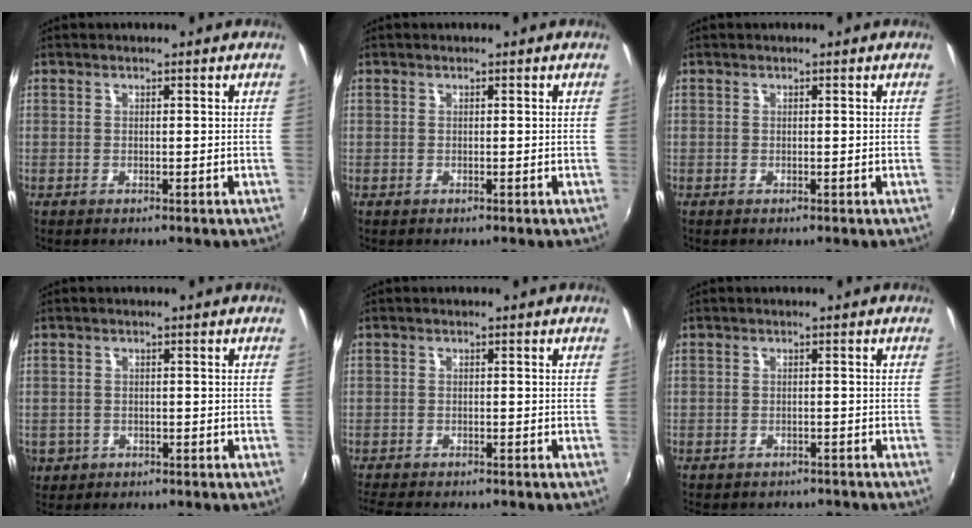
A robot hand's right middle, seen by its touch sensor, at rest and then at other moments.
{"total": 0.0}
{"total": 0.0}
{"total": 4.9, "force": [-1.5, 4.3, 1.8], "torque": [-0.051, -0.004, -0.019]}
{"total": 4.9, "force": [-4.5, 0.9, 1.8], "torque": [-0.052, -0.019, -0.080]}
{"total": 4.5, "force": [-3.9, 1.9, 1.2], "torque": [-0.030, -0.013, -0.053]}